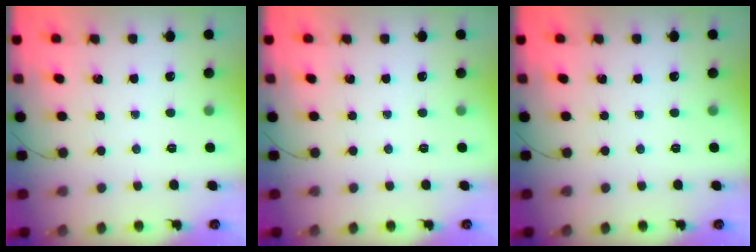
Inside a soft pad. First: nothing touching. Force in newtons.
{"total": 0.0}
{"total": 0.0}